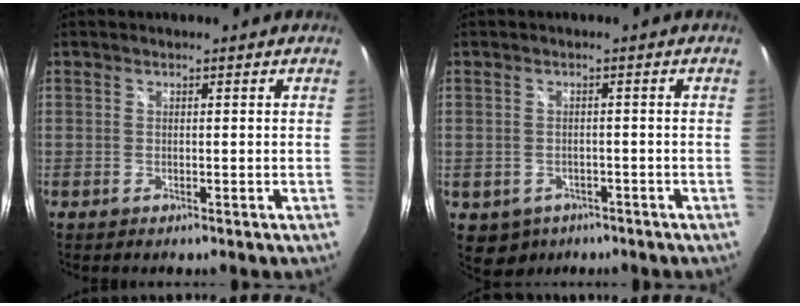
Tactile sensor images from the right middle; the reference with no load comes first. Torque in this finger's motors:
{"motor_torque": [0.27, -0.18, -0.01, 0.01]}